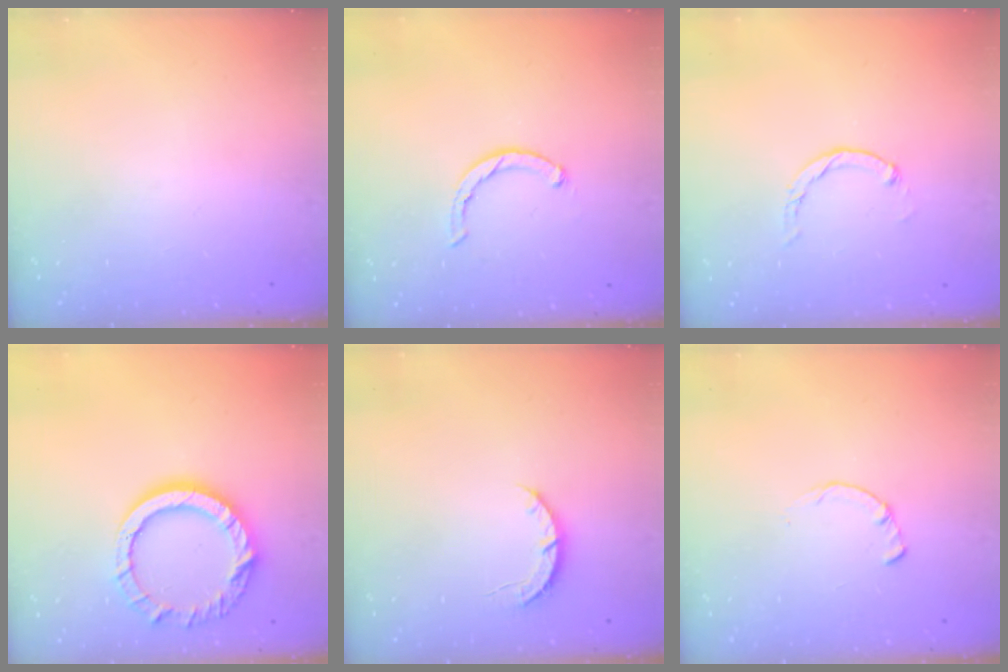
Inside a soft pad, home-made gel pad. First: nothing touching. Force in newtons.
{"total": 2.3, "press": 2.2, "slide": 0.5}
{"total": 0.0}
{"total": 13.3, "press": 13.3, "slide": 1.3}
{"total": 3.8, "press": 3.7, "slide": 0.7}
{"total": 1.7, "press": 1.7, "slide": 0.2}